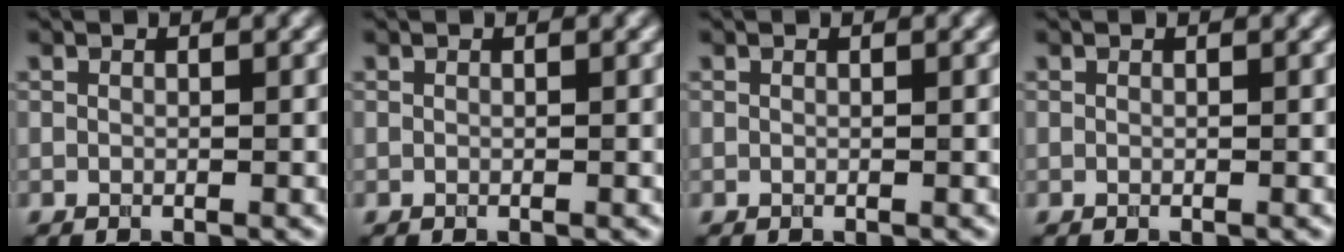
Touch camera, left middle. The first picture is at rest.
{"total": 0.0}
{"total": 0.0}
{"total": 0.0}